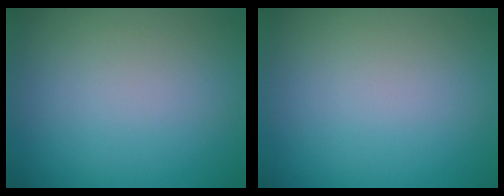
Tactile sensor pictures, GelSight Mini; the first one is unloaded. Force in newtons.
{"total": 0.0}